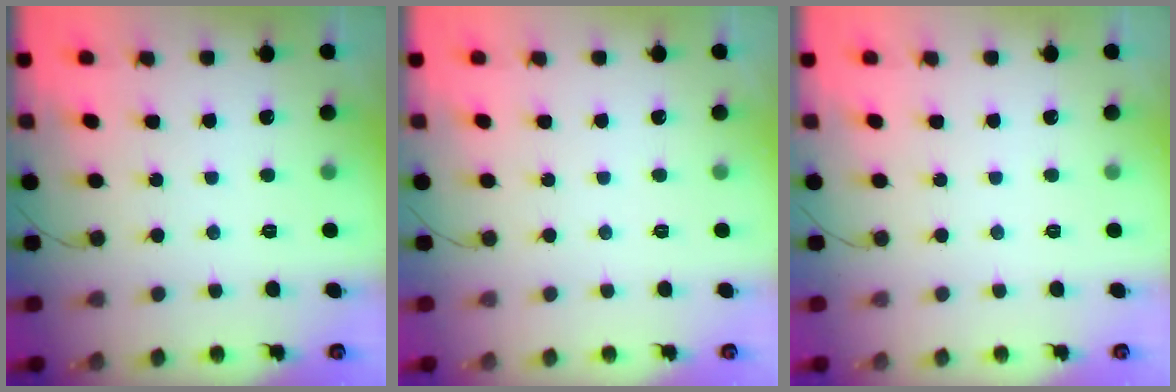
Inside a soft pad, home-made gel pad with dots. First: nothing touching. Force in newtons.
{"total": 0.0}
{"total": 0.0}